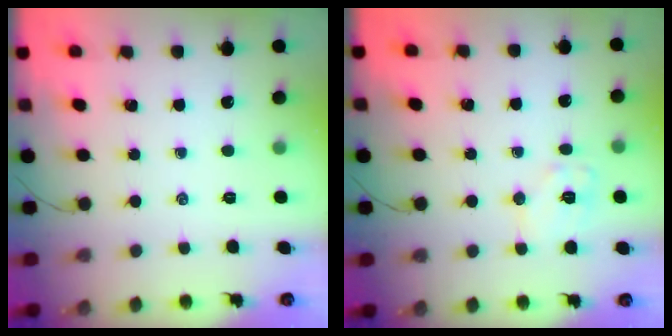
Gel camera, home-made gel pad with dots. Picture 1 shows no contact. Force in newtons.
{"total": 8.0, "press": 8.0, "slide": 0.4}